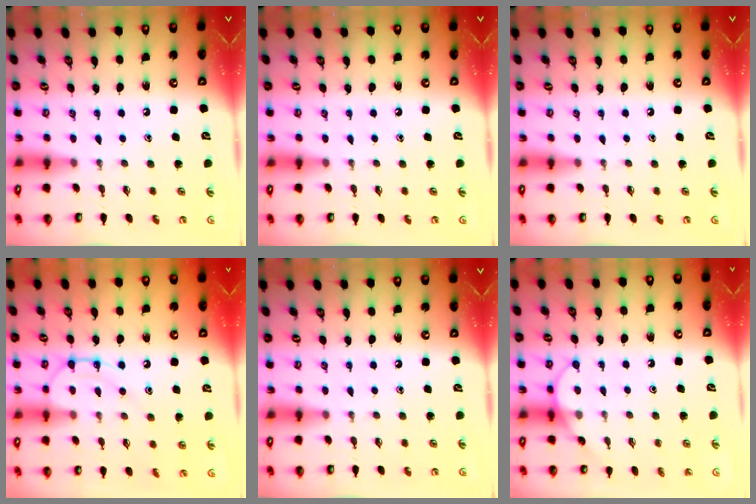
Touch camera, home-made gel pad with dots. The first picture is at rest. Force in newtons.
{"total": 0.0}
{"total": 0.0}
{"total": 10.7, "press": 10.7, "slide": 0.4}
{"total": 0.0}
{"total": 8.5, "press": 8.4, "slide": 0.5}